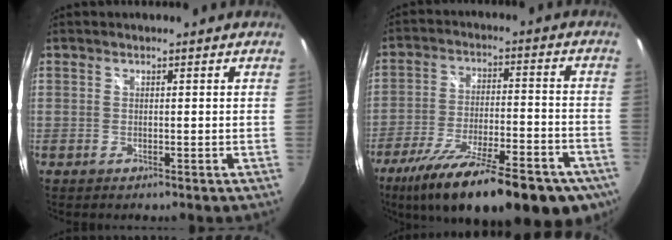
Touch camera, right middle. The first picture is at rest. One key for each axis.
{"total": 27.1, "fx": -18.9, "fy": 8.1, "fz": 17.6, "tx": -0.302, "ty": -0.057, "tz": -0.271}